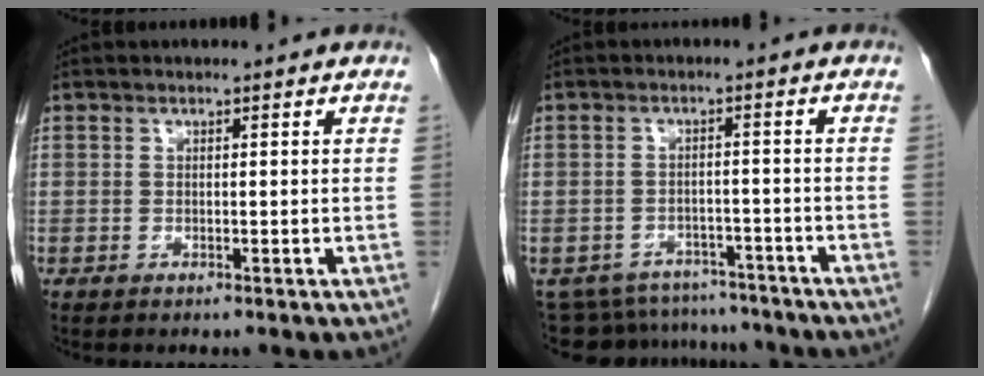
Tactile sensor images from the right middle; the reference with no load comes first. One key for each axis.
{"total": 10.9, "fx": -10.2, "fy": 3.7, "fz": 0.7, "tx": -0.013, "ty": 0.016, "tz": -0.128}